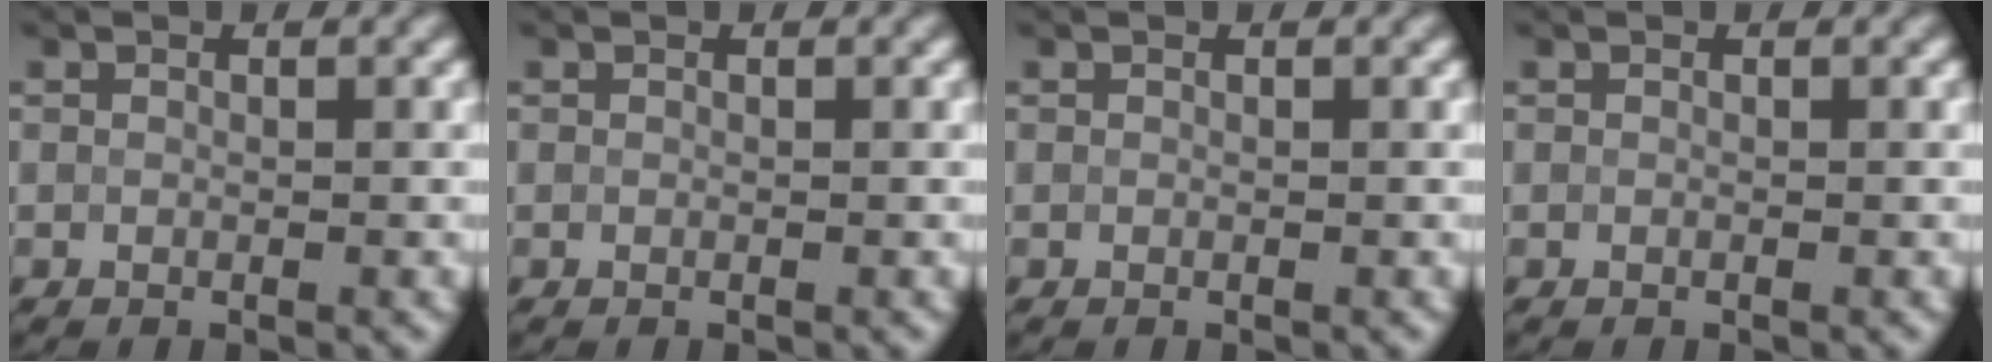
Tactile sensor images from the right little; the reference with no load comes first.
{"total": 0.0}
{"total": 0.0}
{"total": 0.0}